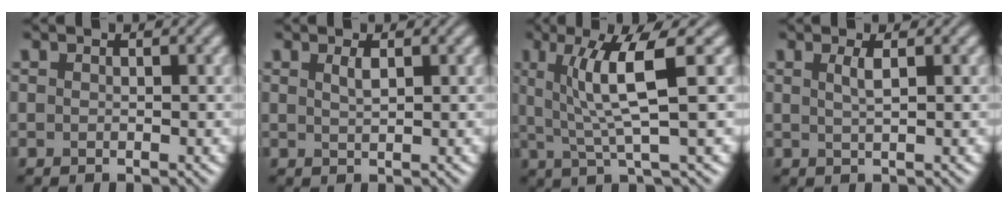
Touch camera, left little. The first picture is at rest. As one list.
[{"total": 1.1, "force": [0.6, 0.3, 0.9], "torque": [-0.017, 0.003, 0.011]}, {"total": 6.3, "force": [1.4, 1.1, 6.1], "torque": [-0.109, 0.002, 0.026]}, {"total": 1.5, "force": [0.5, 0.4, 1.4], "torque": [-0.023, 0.002, 0.006]}]